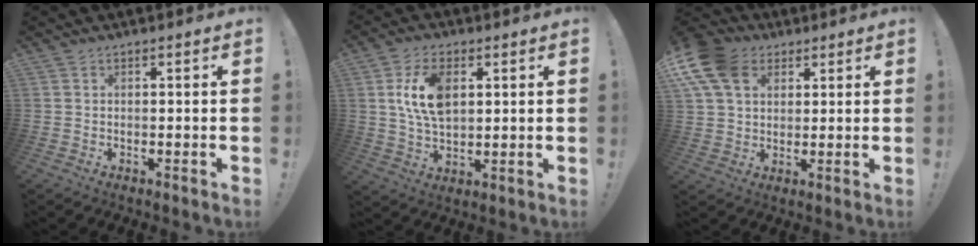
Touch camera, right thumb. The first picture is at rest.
{"total": 12.1, "force": [3.4, 7.3, 9.0], "torque": [-0.177, 0.003, 0.060]}
{"total": 14.0, "force": [5.5, 10.2, 7.9], "torque": [-0.151, -0.024, 0.105]}